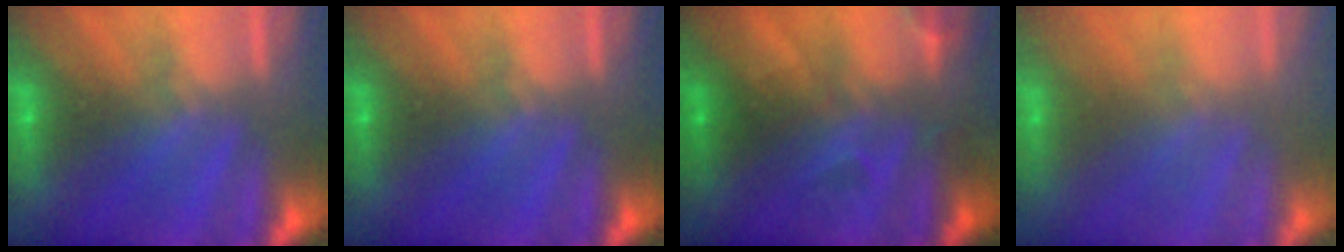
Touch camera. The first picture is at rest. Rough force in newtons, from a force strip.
{"total": 0.0}
{"total": 2.4}
{"total": 2.4}